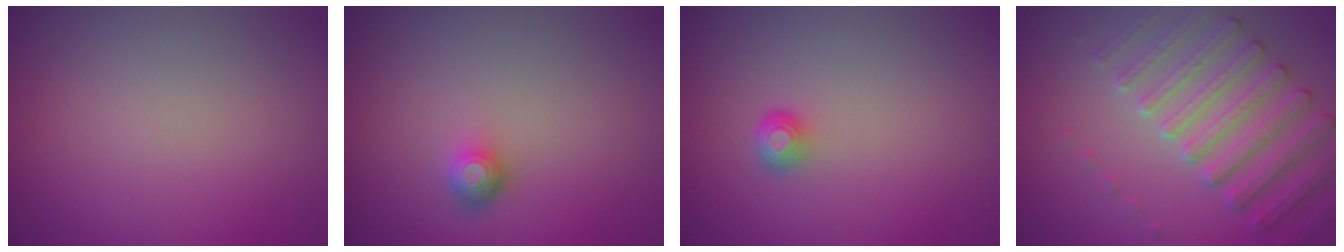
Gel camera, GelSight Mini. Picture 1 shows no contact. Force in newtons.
{"total": 1.7, "press": 1.3, "slide": 1.1}
{"total": 1.5, "press": 1.1, "slide": 1.0}
{"total": 4.6, "press": 4.5, "slide": 0.7}